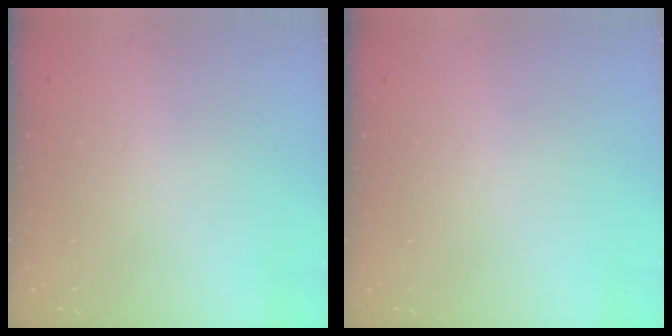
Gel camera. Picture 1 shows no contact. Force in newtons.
{"total": 0.0}